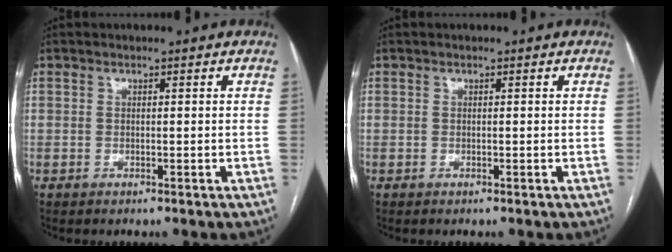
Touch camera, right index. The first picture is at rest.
{"total": 0.0}